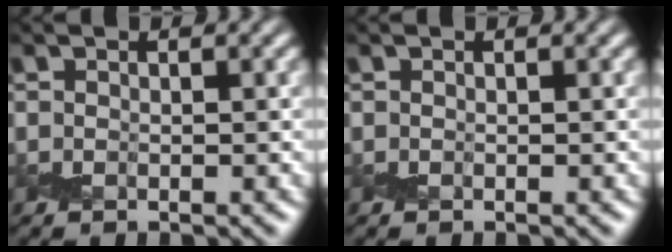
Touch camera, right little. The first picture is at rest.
{"total": 0.0}